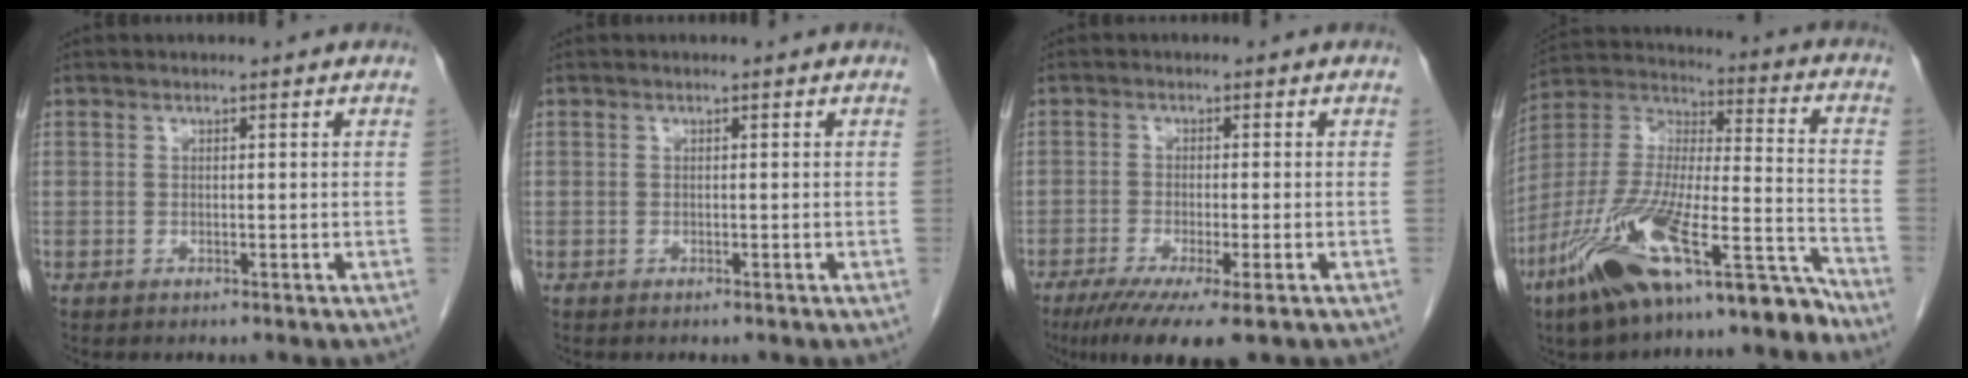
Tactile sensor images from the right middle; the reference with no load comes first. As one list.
[{"total": 0.9, "force": [-0.8, 0.5, -0.1], "torque": [-0.007, 0.000, -0.012]}, {"total": 9.0, "force": [-5.8, 1.0, 6.8], "torque": [-0.108, -0.023, -0.091]}, {"total": 21.9, "force": [-15.5, 4.1, 15.0], "torque": [-0.279, -0.001, -0.274]}]